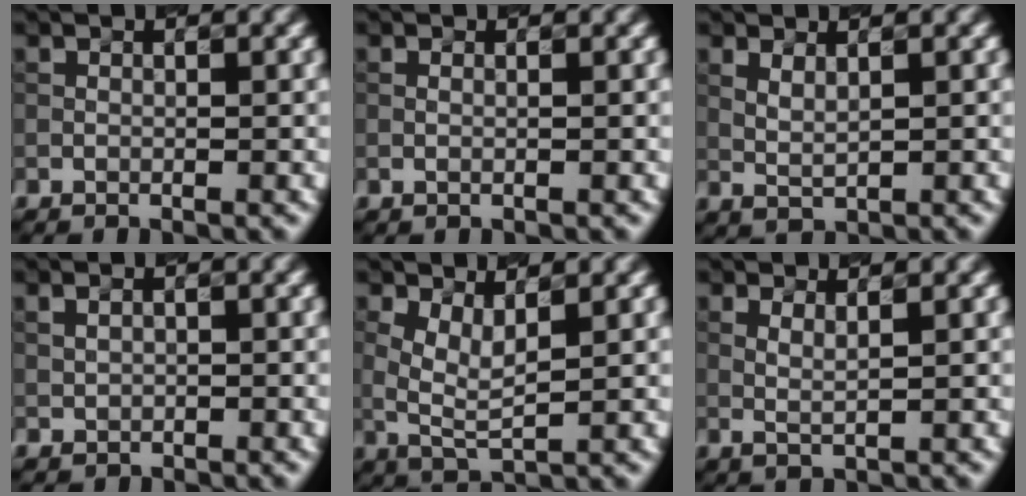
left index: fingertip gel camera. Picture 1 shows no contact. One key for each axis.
{"total": 0.5, "fx": 0.2, "fy": 0.2, "fz": 0.5, "tx": -0.013, "ty": -0.005, "tz": -0.001}
{"total": 1.5, "fx": 0.8, "fy": 0.4, "fz": 1.3, "tx": -0.031, "ty": -0.005, "tz": 0.021}
{"total": 0.9, "fx": 0.1, "fy": 0.8, "fz": 0.5, "tx": -0.010, "ty": -0.001, "tz": 0.003}
{"total": 3.4, "fx": 1.1, "fy": 1.2, "fz": 3.0, "tx": -0.070, "ty": -0.006, "tz": 0.024}
{"total": 1.6, "fx": 0.8, "fy": 0.4, "fz": 1.3, "tx": -0.026, "ty": -0.004, "tz": 0.012}